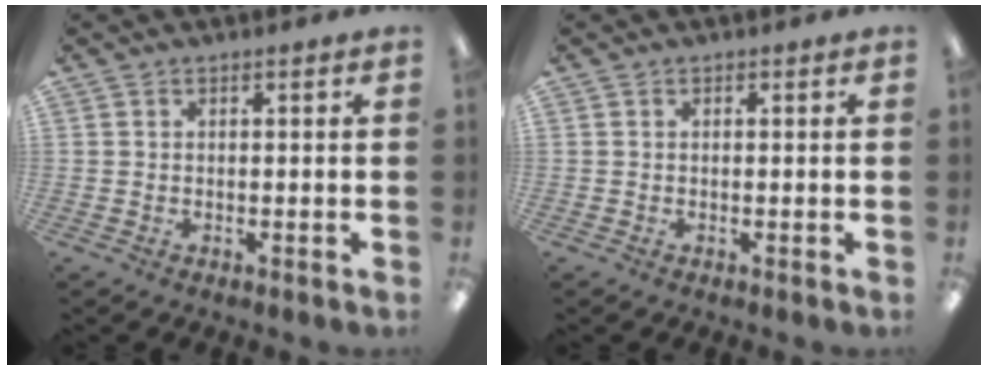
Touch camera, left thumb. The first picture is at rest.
{"total": 0.0}